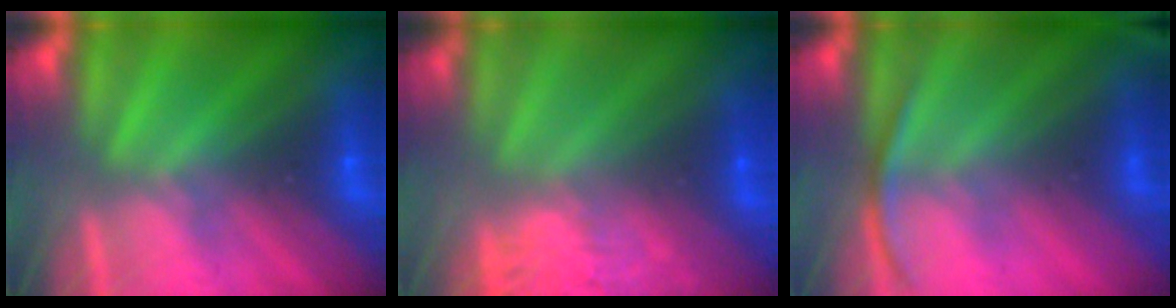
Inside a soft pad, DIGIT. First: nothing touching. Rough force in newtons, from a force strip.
{"total": 7.0}
{"total": 2.8}